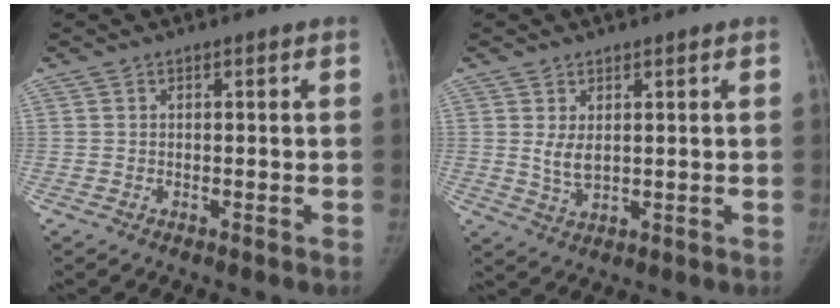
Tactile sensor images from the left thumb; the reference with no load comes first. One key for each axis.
{"total": 3.7, "fx": 1.1, "fy": 2.1, "fz": 2.8, "tx": -0.048, "ty": -0.014, "tz": 0.030}